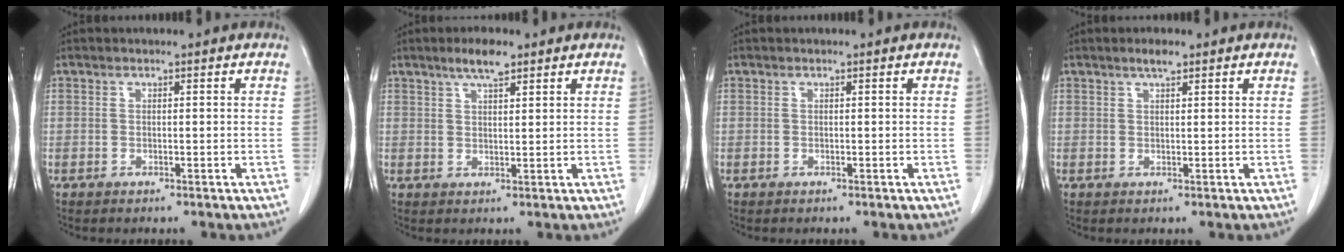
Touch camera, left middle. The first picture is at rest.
{"total": 4.2, "force": [3.0, 0.8, 2.8], "torque": [-0.054, 0.003, 0.054]}
{"total": 0.0}
{"total": 1.9, "force": [1.4, 0.3, 1.2], "torque": [-0.025, 0.002, 0.026]}